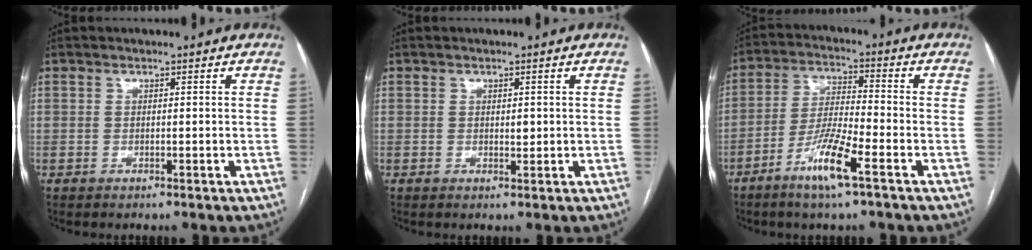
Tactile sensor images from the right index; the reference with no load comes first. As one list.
[{"total": 1.1, "force": [0.1, 0.6, 0.9], "torque": [-0.012, -0.001, 0.003]}, {"total": 9.1, "force": [-5.2, 0.4, 7.5], "torque": [-0.153, -0.010, -0.100]}]